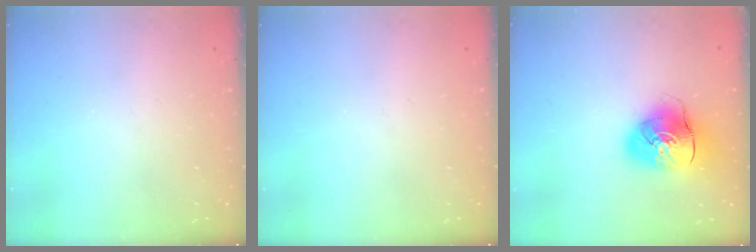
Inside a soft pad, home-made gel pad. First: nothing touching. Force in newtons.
{"total": 0.0}
{"total": 11.3, "press": 11.1, "slide": 2.0}